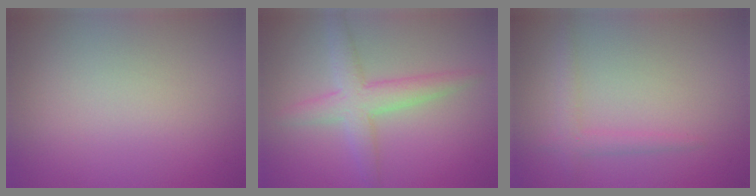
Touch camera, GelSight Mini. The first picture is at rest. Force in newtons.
{"total": 3.8, "press": 3.8, "slide": 0.1}
{"total": 1.7, "press": 1.7, "slide": 0.1}